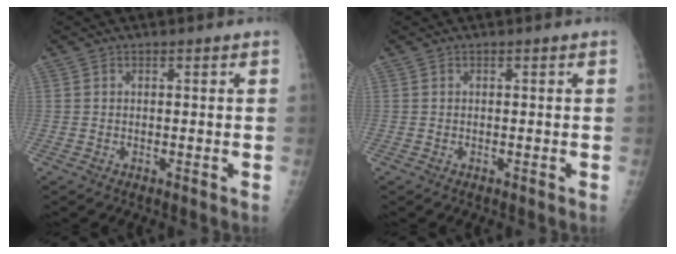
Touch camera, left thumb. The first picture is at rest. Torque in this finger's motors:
{"motor_torque": [0.00, 0.00, -0.01, -0.01, 0.00]}